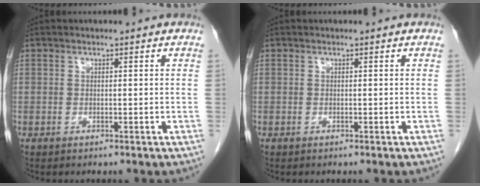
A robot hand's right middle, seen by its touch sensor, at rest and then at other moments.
{"total": 0.0}